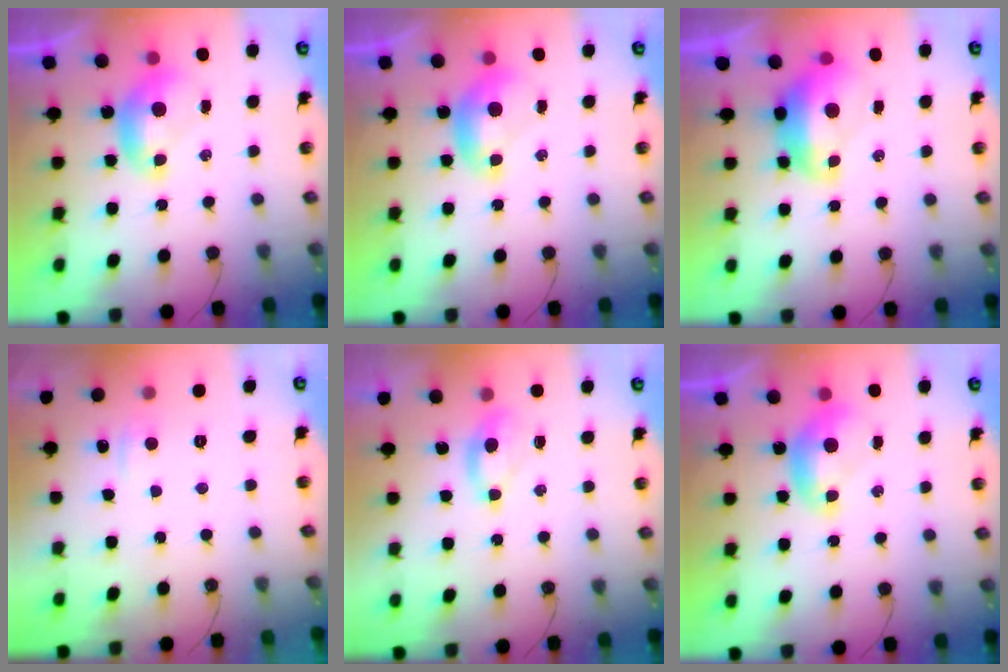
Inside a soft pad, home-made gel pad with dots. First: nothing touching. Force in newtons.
{"total": 0.0}
{"total": 3.2, "press": 3.0, "slide": 0.8}
{"total": 2.3, "press": 2.2, "slide": 0.5}
{"total": 1.2, "press": 1.1, "slide": 0.5}
{"total": 0.0}